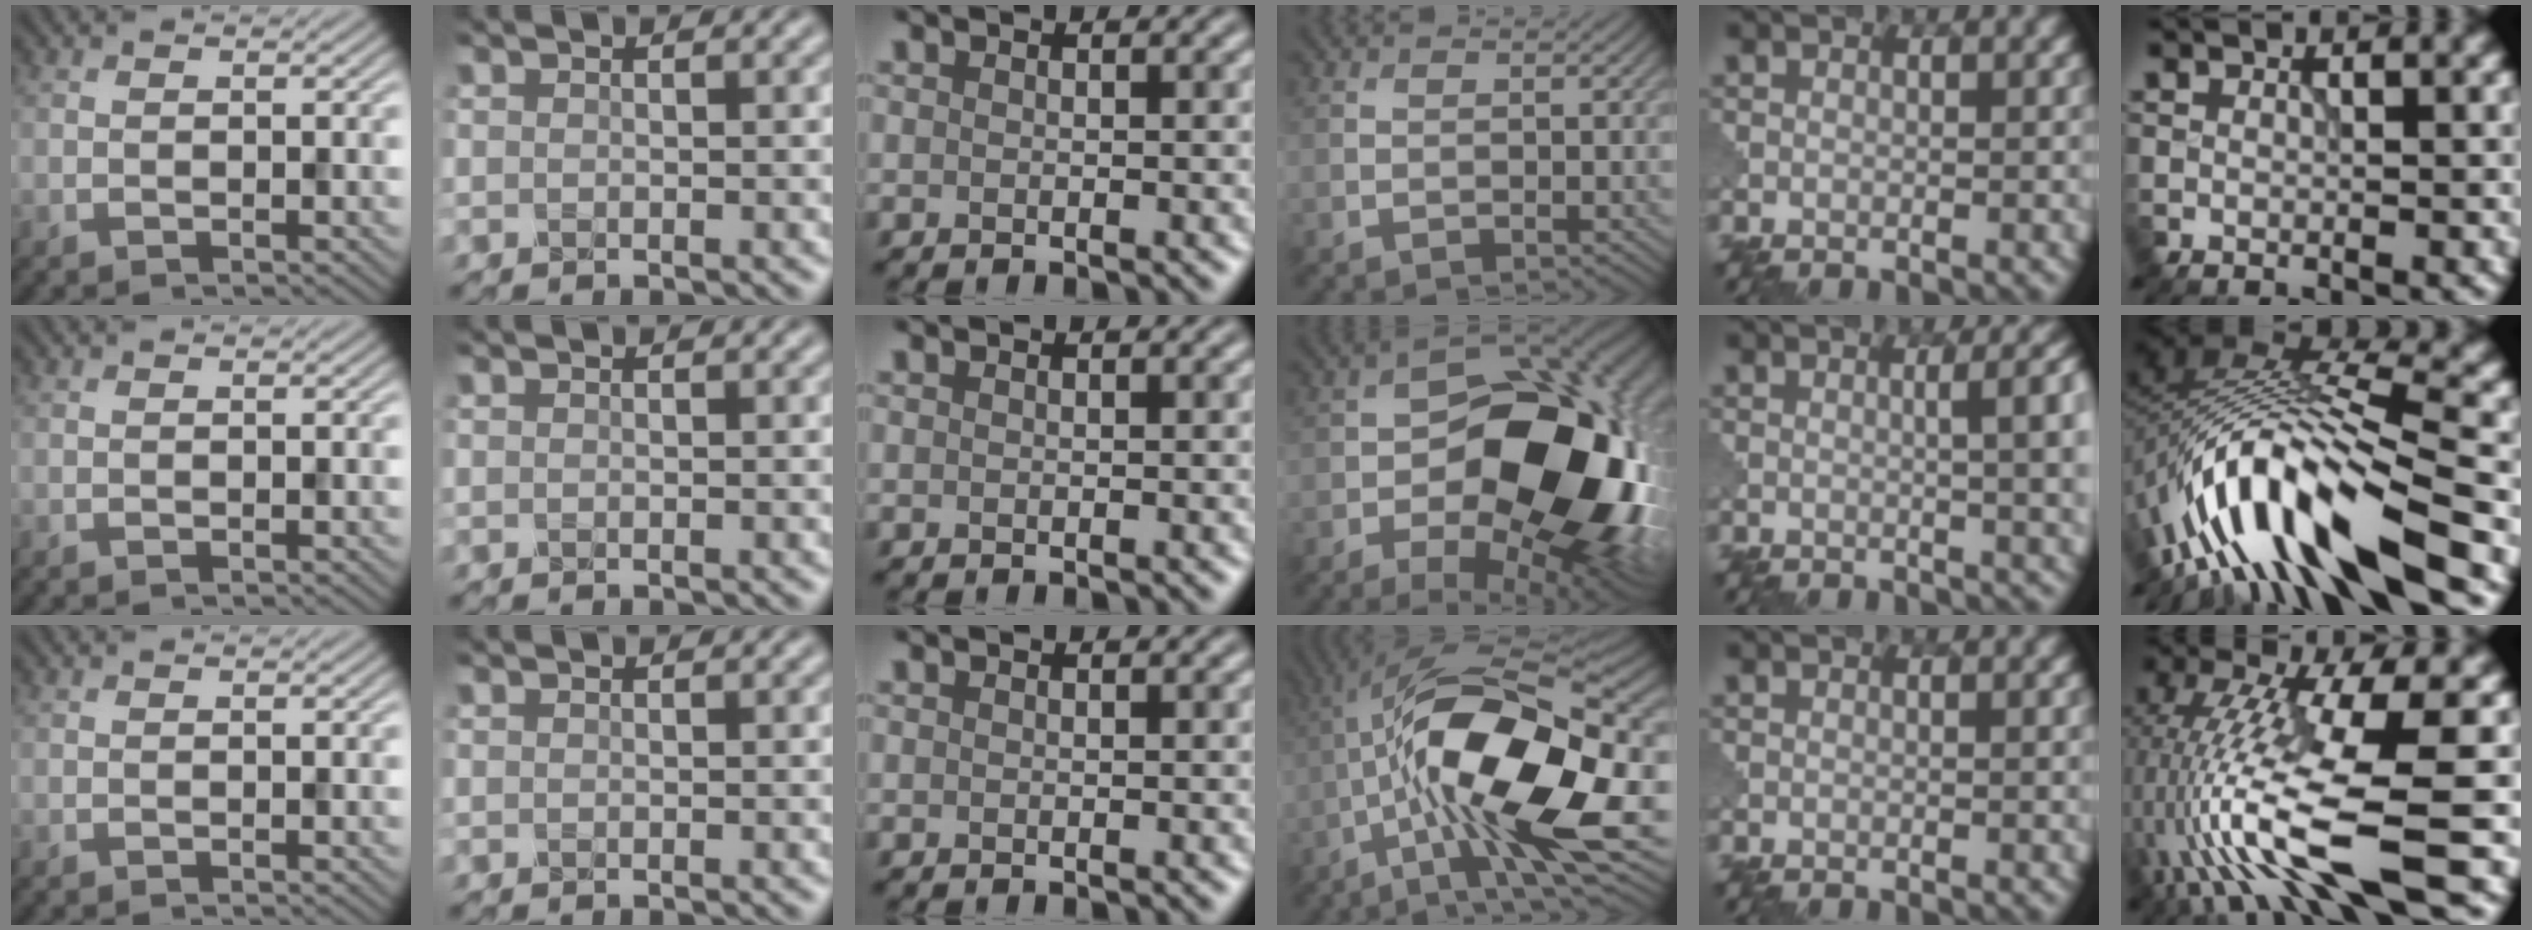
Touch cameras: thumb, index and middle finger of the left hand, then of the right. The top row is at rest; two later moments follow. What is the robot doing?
{"motion": "shake", "object": "medicine bottle"}